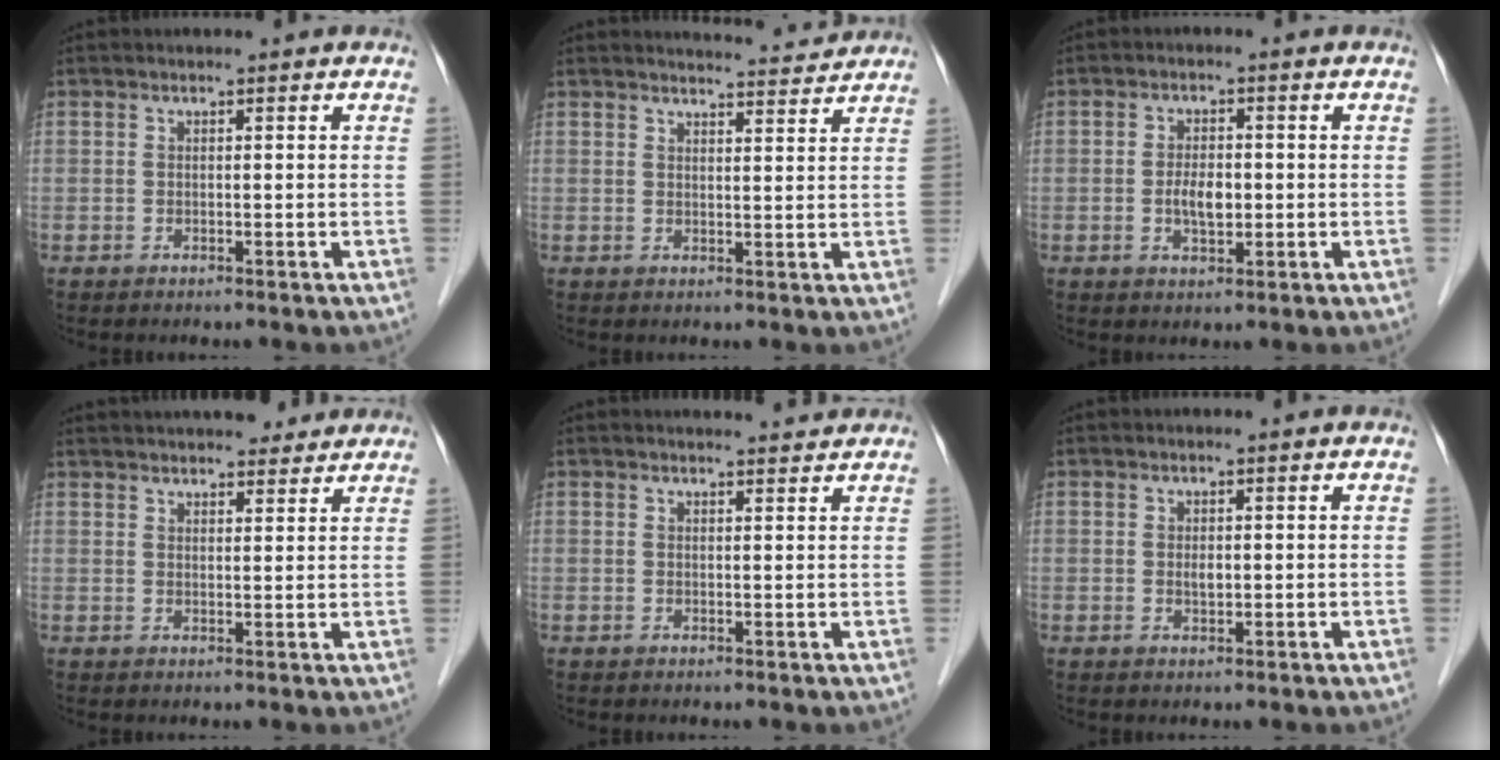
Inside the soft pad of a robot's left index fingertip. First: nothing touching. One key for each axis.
{"total": 5.6, "fx": 5.5, "fy": 0.0, "fz": 0.4, "tx": -0.014, "ty": 0.001, "tz": 0.066}
{"total": 3.7, "fx": -0.5, "fy": 1.8, "fz": 3.2, "tx": -0.061, "ty": 0.000, "tz": -0.009}
{"total": 13.9, "fx": 12.6, "fy": 3.3, "fz": 4.9, "tx": -0.070, "ty": 0.035, "tz": 0.176}
{"total": 3.4, "fx": 3.3, "fy": 0.2, "fz": 0.5, "tx": -0.012, "ty": 0.005, "tz": 0.038}
{"total": 1.1, "fx": 0.2, "fy": 0.6, "fz": 0.9, "tx": -0.016, "ty": -0.003, "tz": 0.004}